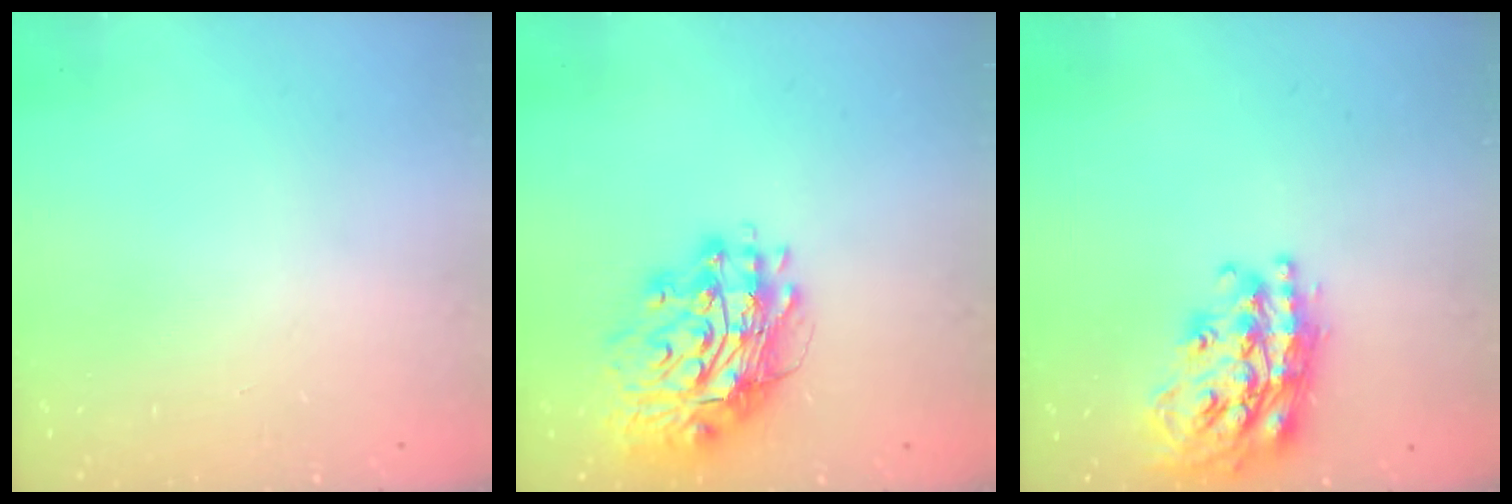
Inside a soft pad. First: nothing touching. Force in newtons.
{"total": 16.0, "press": 15.9, "slide": 2.1}
{"total": 23.5, "press": 23.4, "slide": 2.0}